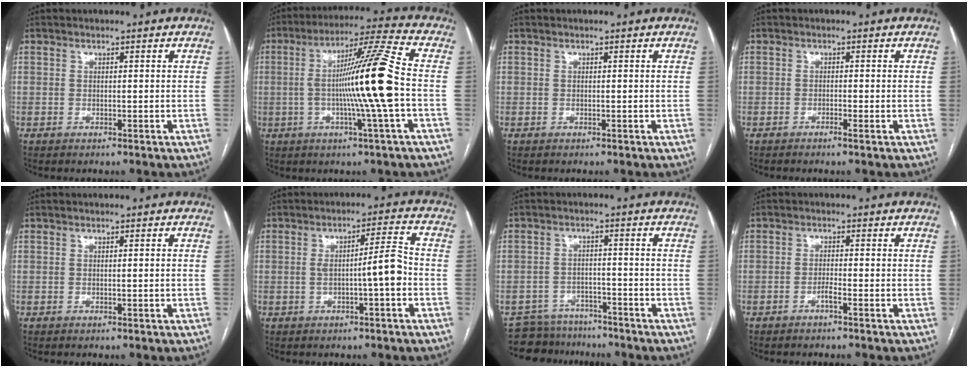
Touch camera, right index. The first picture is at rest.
{"total": 14.2, "force": [-1.5, -1.9, 14.0], "torque": [-0.240, 0.002, -0.033]}
{"total": 0.0}
{"total": 1.0, "force": [-0.7, -0.2, 0.8], "torque": [-0.015, 0.000, -0.011]}
{"total": 0.5, "force": [0.0, -0.2, 0.5], "torque": [-0.007, 0.000, 0.003]}
{"total": 5.9, "force": [-1.3, 0.0, 5.8], "torque": [-0.089, 0.015, -0.018]}
{"total": 7.0, "force": [-6.2, 3.1, -0.8], "torque": [0.021, 0.023, -0.093]}
{"total": 1.4, "force": [-0.9, -0.2, 1.0], "torque": [-0.018, 0.002, -0.018]}